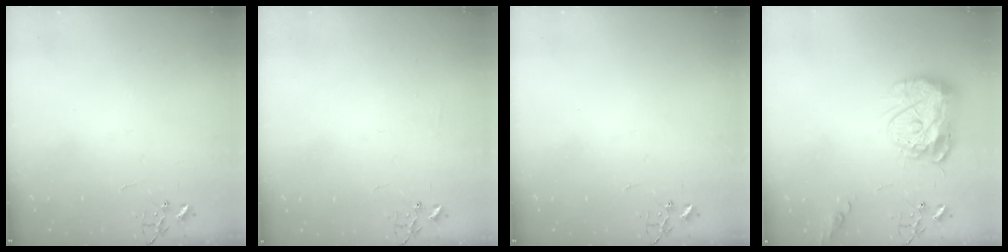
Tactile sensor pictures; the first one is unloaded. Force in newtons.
{"total": 4.6, "press": 4.6, "slide": 0.7}
{"total": 0.0}
{"total": 14.4, "press": 14.4, "slide": 1.3}